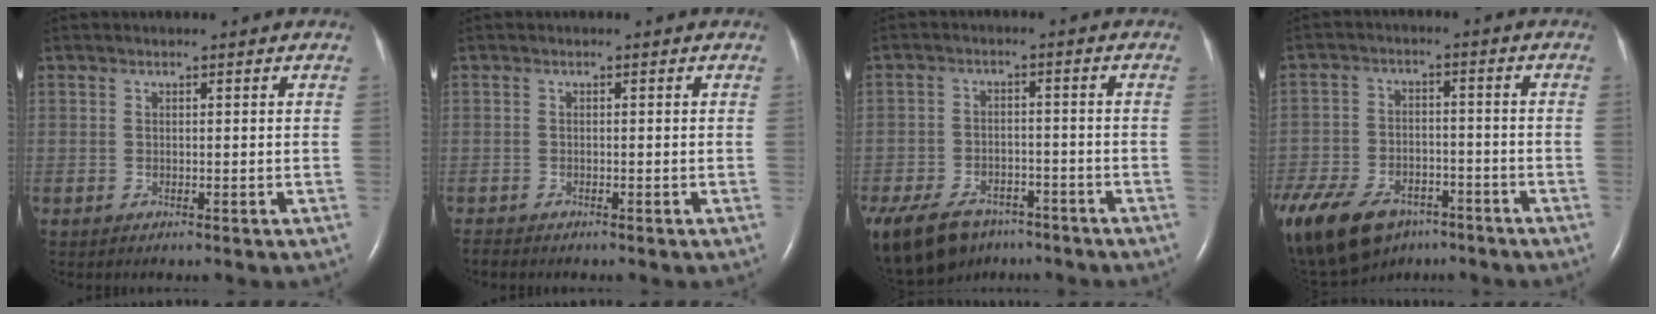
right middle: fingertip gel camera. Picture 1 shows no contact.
{"total": 0.8, "force": [-0.8, 0.1, 0.1], "torque": [-0.005, -0.003, -0.016]}
{"total": 19.0, "force": [-12.8, 11.3, 8.5], "torque": [-0.260, -0.028, -0.188]}
{"total": 26.1, "force": [-16.2, 15.6, 13.1], "torque": [-0.380, -0.041, -0.254]}